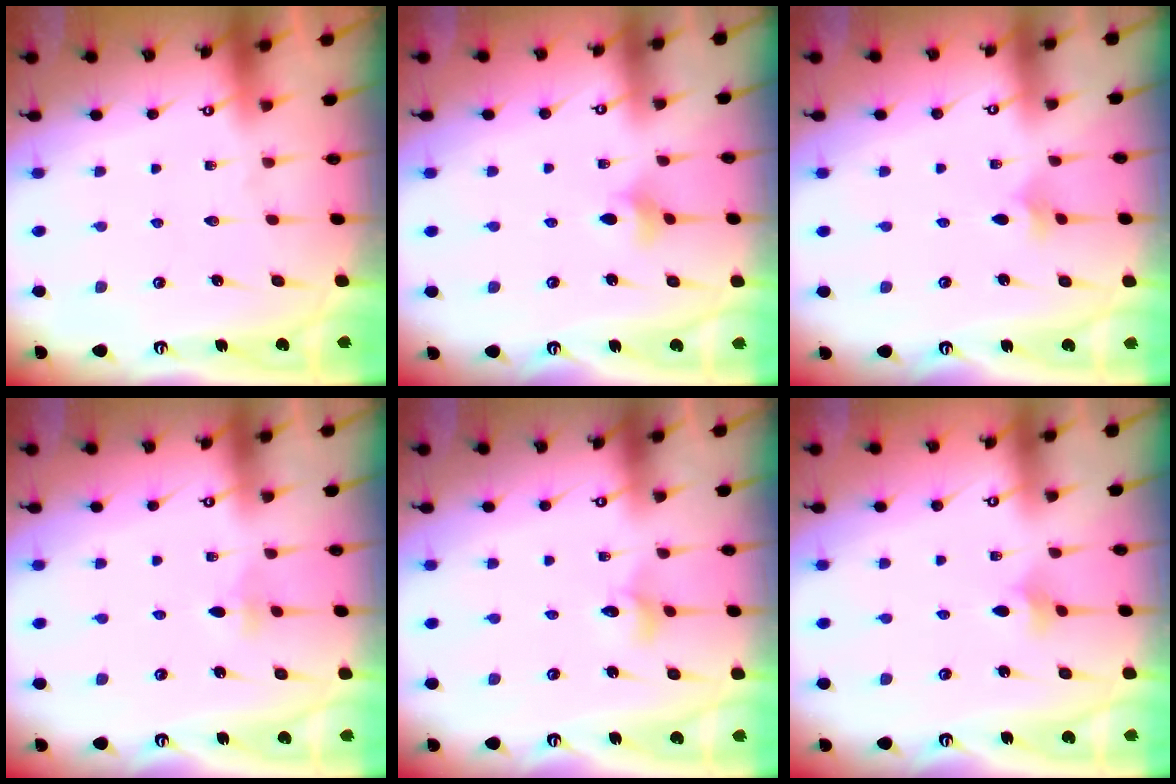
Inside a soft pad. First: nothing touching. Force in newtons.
{"total": 3.9, "press": 3.8, "slide": 0.7}
{"total": 2.0, "press": 1.9, "slide": 0.5}
{"total": 2.4, "press": 2.3, "slide": 0.7}
{"total": 3.4, "press": 3.4, "slide": 0.3}
{"total": 1.9, "press": 1.8, "slide": 0.5}